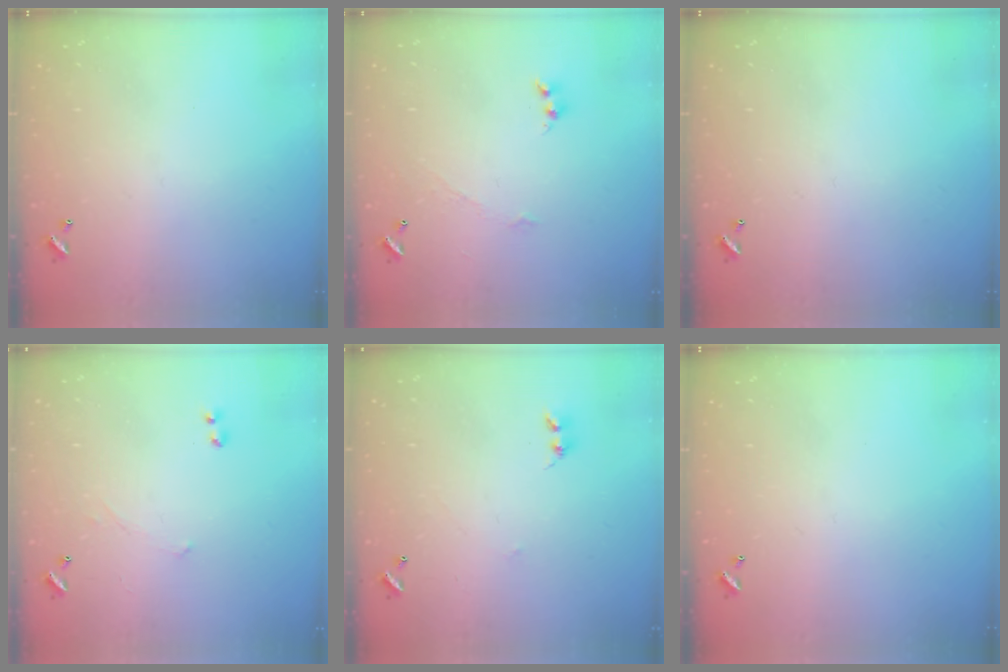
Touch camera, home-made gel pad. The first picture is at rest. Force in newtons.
{"total": 1.9, "press": 1.8, "slide": 0.4}
{"total": 0.0}
{"total": 1.7, "press": 1.7, "slide": 0.4}
{"total": 2.5, "press": 2.4, "slide": 0.4}
{"total": 0.0}